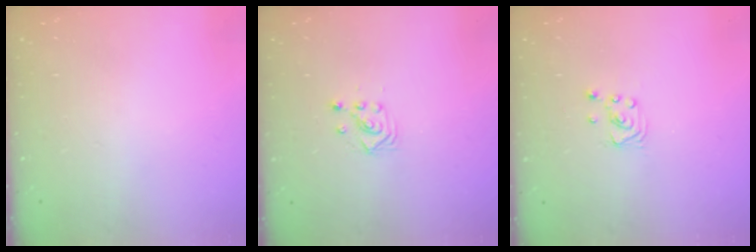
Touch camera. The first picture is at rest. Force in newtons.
{"total": 3.0, "press": 3.0, "slide": 0.4}
{"total": 2.3, "press": 2.3, "slide": 0.2}